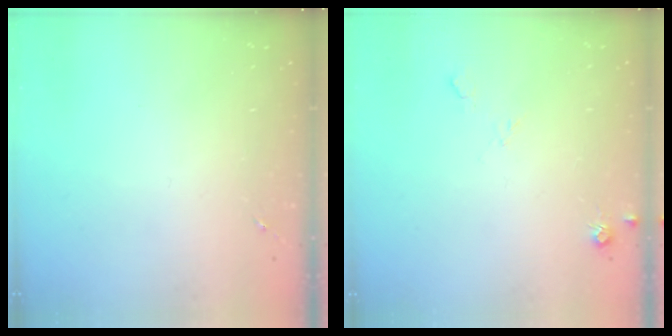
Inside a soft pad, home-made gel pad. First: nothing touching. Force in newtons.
{"total": 7.2, "press": 7.2, "slide": 0.6}